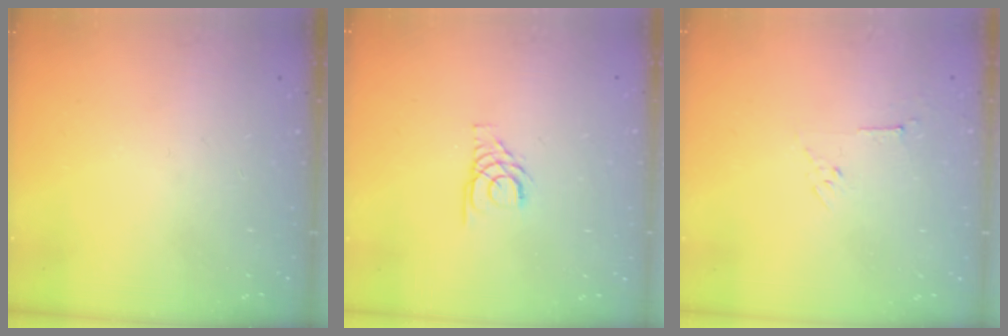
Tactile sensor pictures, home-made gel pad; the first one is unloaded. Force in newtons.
{"total": 3.6, "press": 3.6, "slide": 0.4}
{"total": 3.0, "press": 3.0, "slide": 0.7}